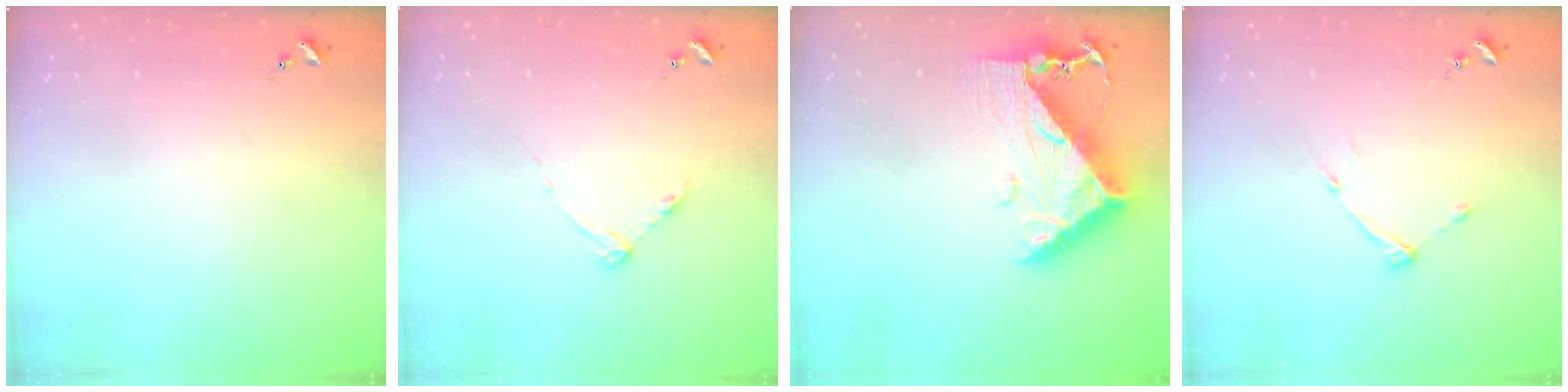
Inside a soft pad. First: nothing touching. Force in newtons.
{"total": 3.3, "press": 3.3, "slide": 0.5}
{"total": 10.2, "press": 10.2, "slide": 1.0}
{"total": 5.1, "press": 5.1, "slide": 0.6}